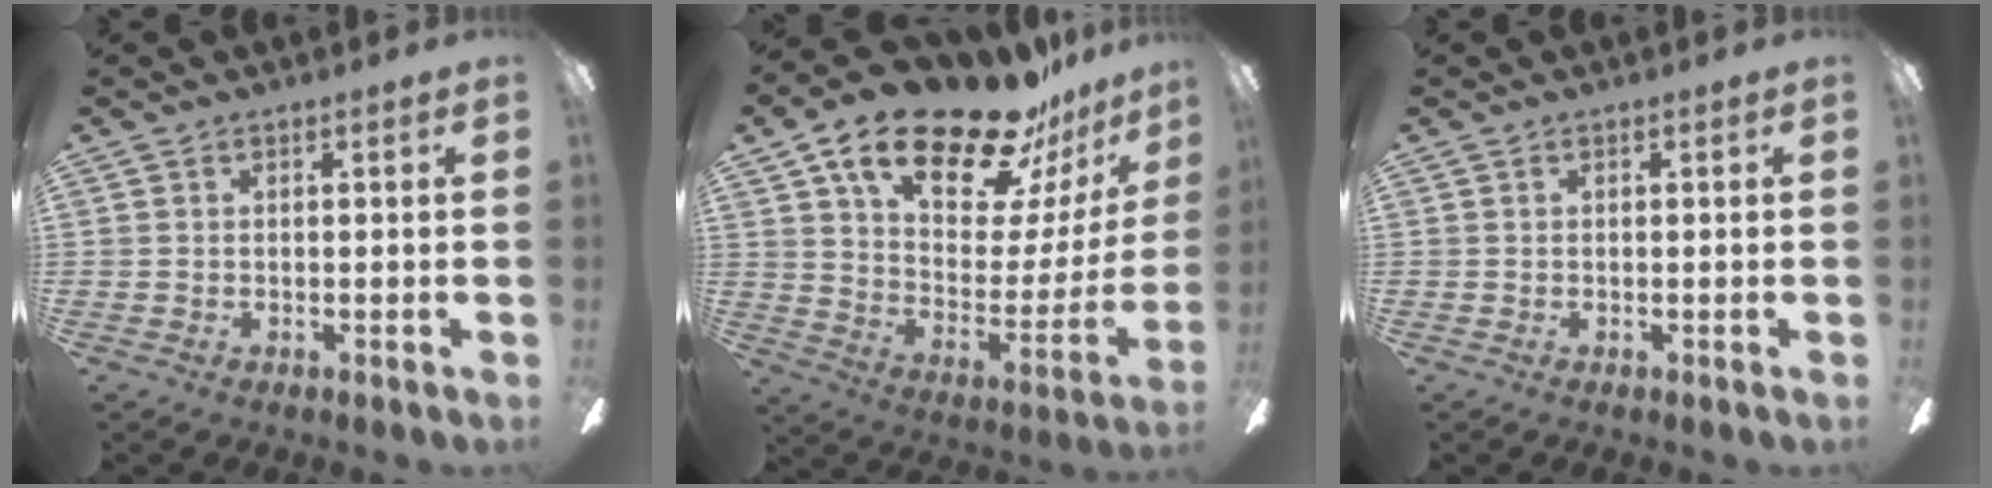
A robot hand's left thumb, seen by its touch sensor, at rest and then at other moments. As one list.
[{"total": 26.0, "force": [18.4, 10.9, 14.7], "torque": [-0.234, -0.107, 0.317]}, {"total": 0.0}]